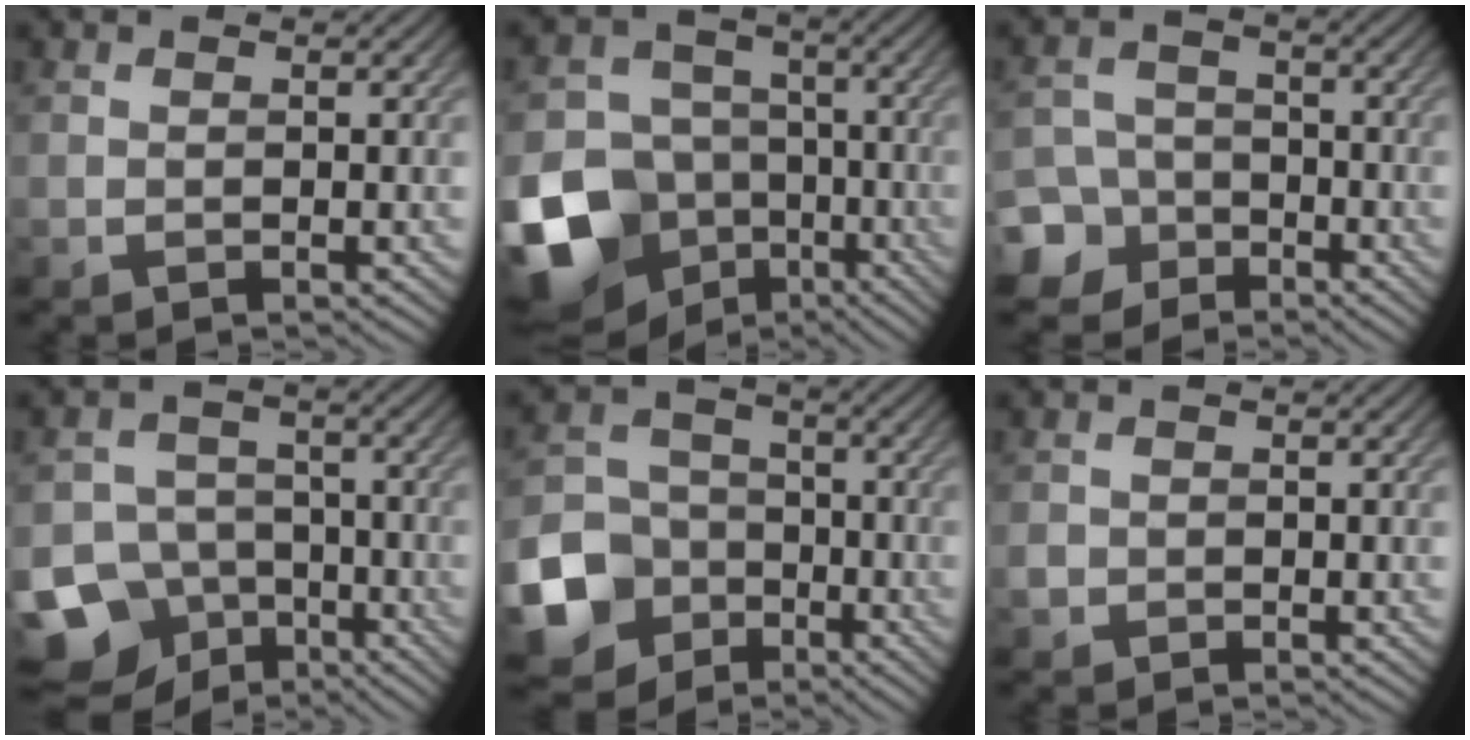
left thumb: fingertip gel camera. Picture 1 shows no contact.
{"total": 16.4, "force": [-7.4, 12.9, 6.8], "torque": [-0.209, -0.036, -0.126]}
{"total": 7.8, "force": [-4.8, 5.9, 1.7], "torque": [-0.039, -0.019, -0.107]}
{"total": 13.5, "force": [-8.3, 10.0, 3.8], "torque": [-0.094, -0.042, -0.139]}
{"total": 13.2, "force": [-5.7, 11.0, 4.4], "torque": [-0.138, -0.045, -0.128]}
{"total": 1.1, "force": [-0.4, 1.0, 0.3], "torque": [-0.007, -0.004, -0.011]}